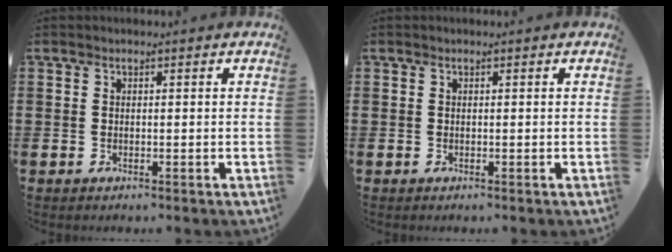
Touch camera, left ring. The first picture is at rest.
{"total": 0.0}